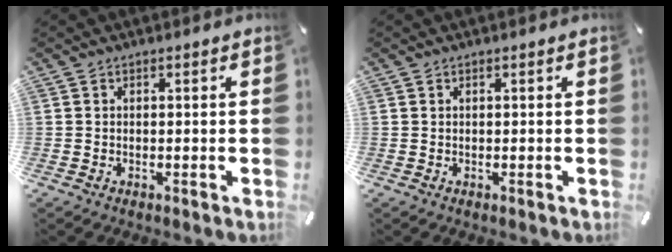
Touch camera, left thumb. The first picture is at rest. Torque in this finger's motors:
{"motor_torque": [-0.30, -0.27, -0.02, 0.07, -0.02]}